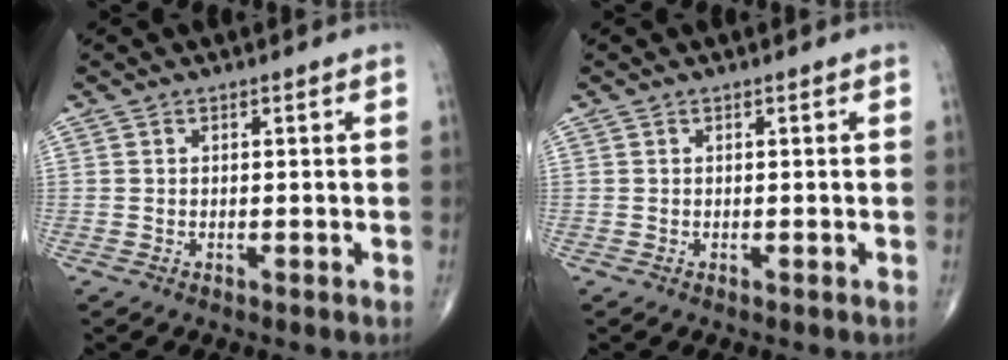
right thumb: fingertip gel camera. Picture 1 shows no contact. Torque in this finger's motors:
{"motor_torque": [-0.07, 0.02, 0.00, -0.09, 0.00]}